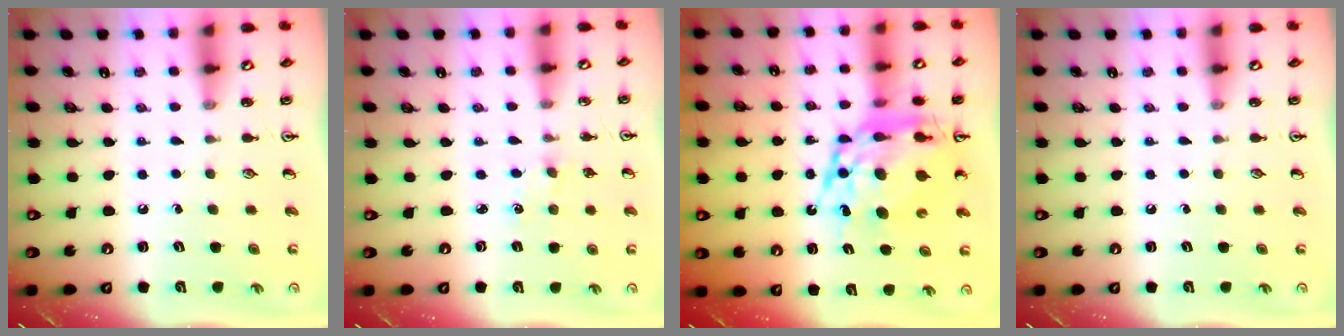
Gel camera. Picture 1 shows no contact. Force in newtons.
{"total": 1.3, "press": 1.3, "slide": 0.3}
{"total": 18.1, "press": 18.0, "slide": 1.4}
{"total": 0.0}